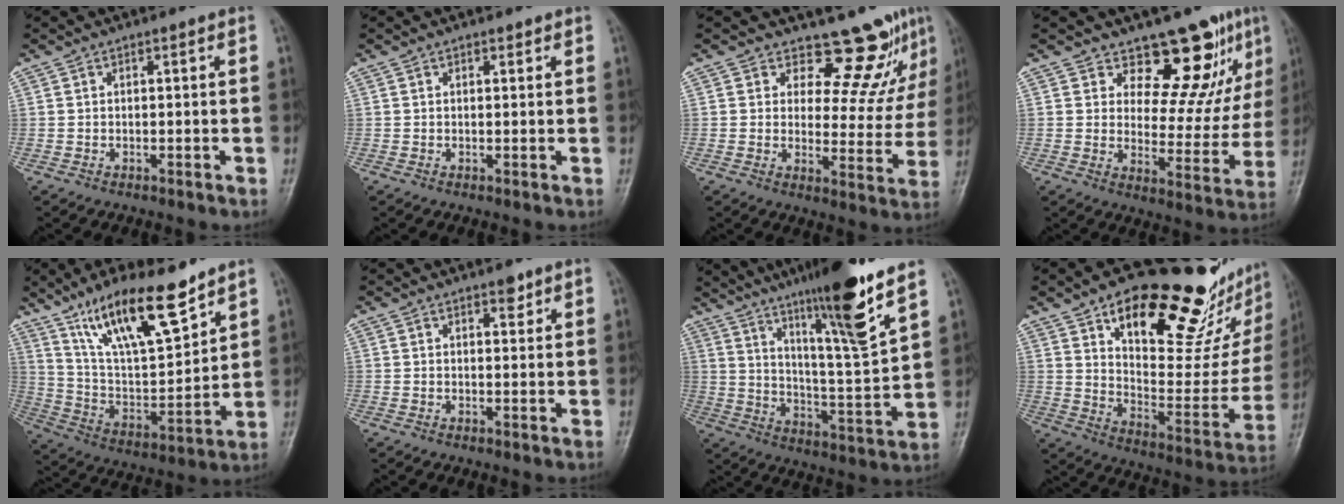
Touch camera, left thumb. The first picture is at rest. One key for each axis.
{"total": 0.9, "fx": 0.7, "fy": 0.6, "fz": 0.3, "tx": 0.002, "ty": -0.004, "tz": 0.006}
{"total": 11.0, "fx": 9.4, "fy": 4.5, "fz": 3.7, "tx": -0.008, "ty": -0.081, "tz": 0.114}
{"total": 13.1, "fx": 9.3, "fy": 5.8, "fz": 7.2, "tx": -0.043, "ty": -0.072, "tz": 0.131}
{"total": 18.7, "fx": 12.7, "fy": 5.3, "fz": 12.7, "tx": -0.192, "ty": -0.060, "tz": 0.240}
{"total": 2.0, "fx": 1.4, "fy": 1.0, "fz": 1.1, "tx": -0.003, "ty": -0.007, "tz": 0.018}
{"total": 18.0, "fx": 11.9, "fy": 0.6, "fz": 13.4, "tx": -0.204, "ty": -0.068, "tz": 0.197}
{"total": 31.0, "fx": 19.2, "fy": 12.4, "fz": 21.0, "tx": -0.257, "ty": -0.070, "tz": 0.291}